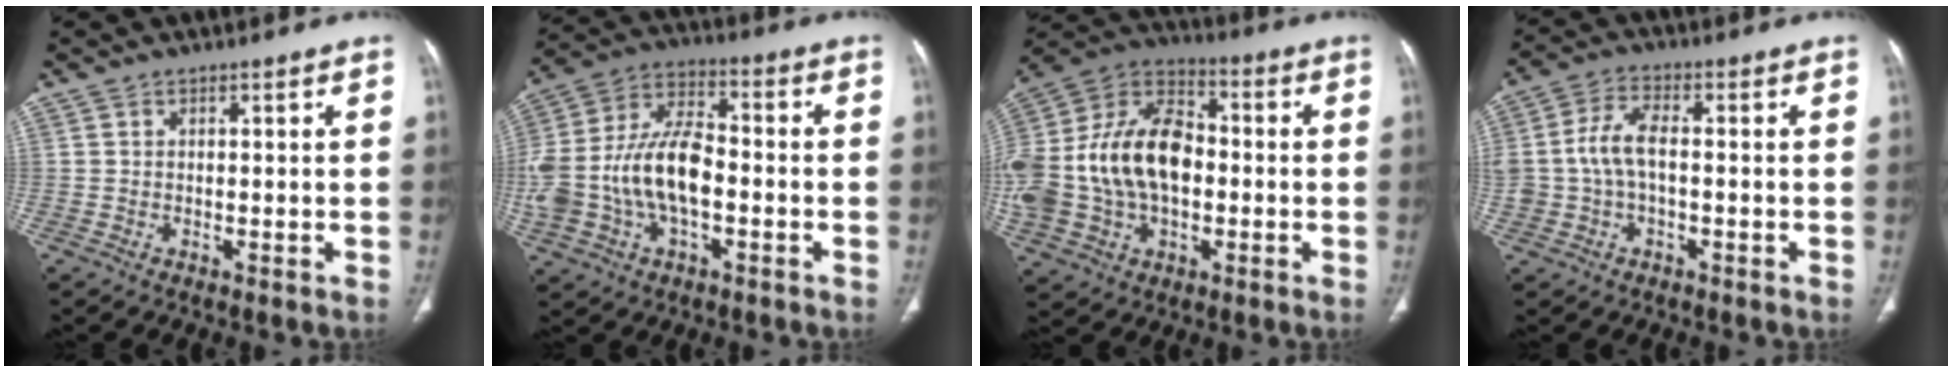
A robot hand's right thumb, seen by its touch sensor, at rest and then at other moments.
{"total": 18.4, "force": [-3.0, 10.5, 14.8], "torque": [-0.311, 0.039, -0.051]}
{"total": 24.9, "force": [-1.2, 16.7, 18.4], "torque": [-0.381, 0.028, -0.015]}
{"total": 7.6, "force": [-0.4, 4.3, 6.2], "torque": [-0.137, 0.023, -0.009]}